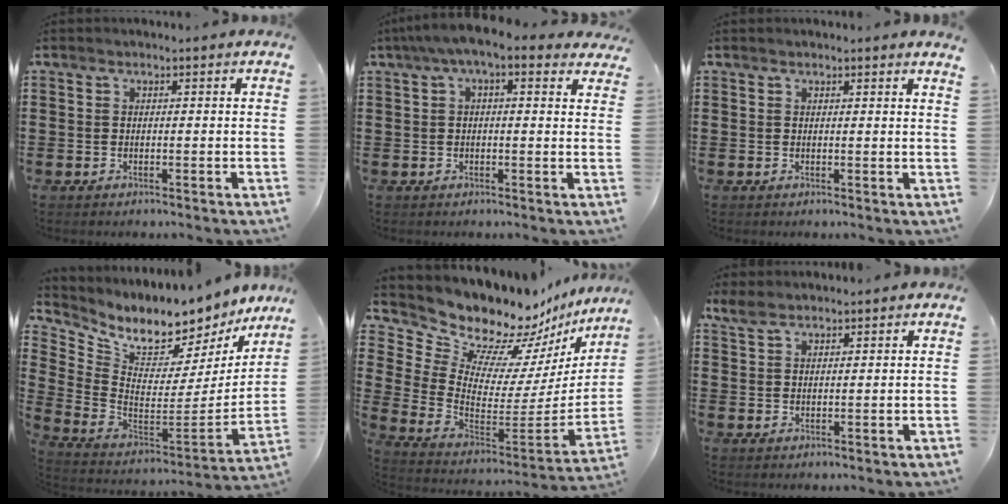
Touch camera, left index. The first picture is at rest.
{"total": 5.0, "force": [2.8, 1.2, 4.0], "torque": [-0.082, 0.001, 0.046]}
{"total": 0.9, "force": [0.8, -0.2, 0.4], "torque": [-0.010, -0.003, 0.015]}
{"total": 6.9, "force": [6.3, 2.0, 2.2], "torque": [-0.075, -0.067, 0.104]}
{"total": 10.5, "force": [9.5, 4.1, 1.4], "torque": [-0.083, -0.086, 0.169]}
{"total": 2.9, "force": [2.2, 1.2, 1.4], "torque": [-0.033, 0.004, 0.043]}